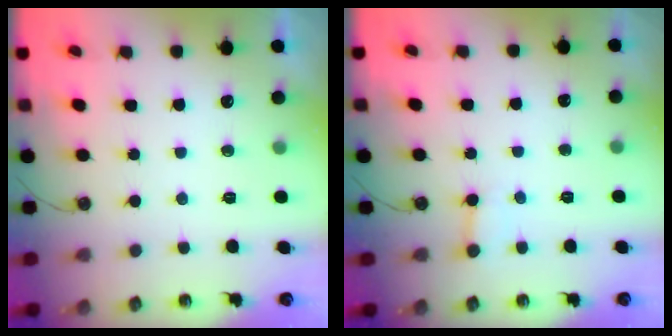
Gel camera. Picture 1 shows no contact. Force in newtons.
{"total": 2.2, "press": 2.2, "slide": 0.3}